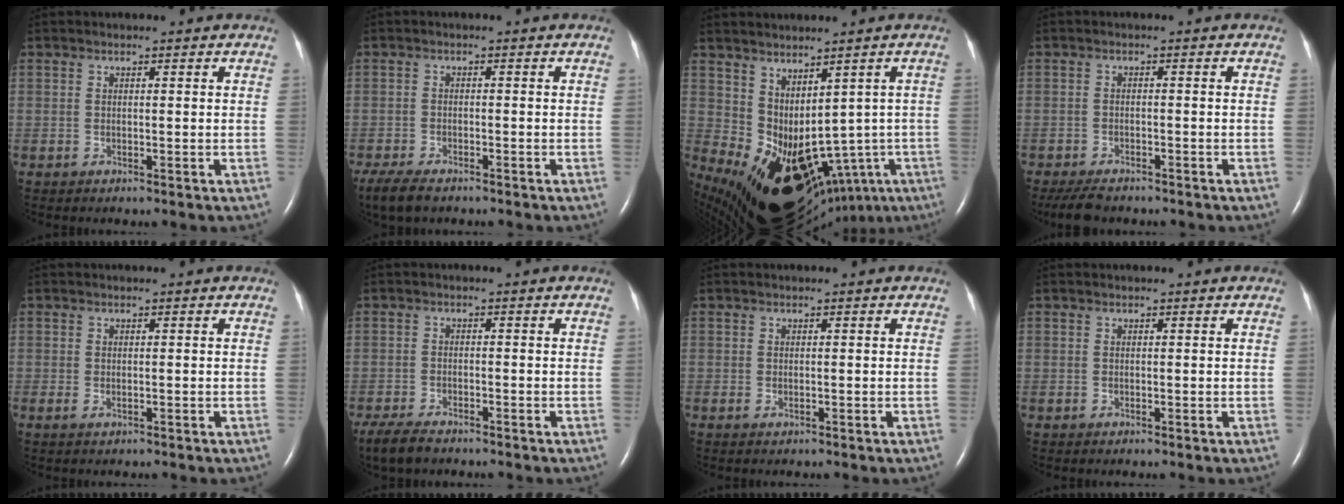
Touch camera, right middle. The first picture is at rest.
{"total": 4.8, "force": [-3.7, 1.5, 2.6], "torque": [-0.055, -0.014, -0.064]}
{"total": 16.9, "force": [-6.7, 9.9, 11.8], "torque": [-0.167, -0.004, -0.058]}
{"total": 5.1, "force": [-4.3, 1.7, 2.1], "torque": [-0.040, -0.011, -0.069]}
{"total": 1.0, "force": [0.0, -0.3, -1.0], "torque": [0.014, 0.002, 0.001]}
{"total": 4.4, "force": [-3.6, 1.1, 2.2], "torque": [-0.048, -0.013, -0.064]}
{"total": 1.4, "force": [0.2, -0.5, -1.3], "torque": [0.021, 0.002, 0.002]}
{"total": 0.0}